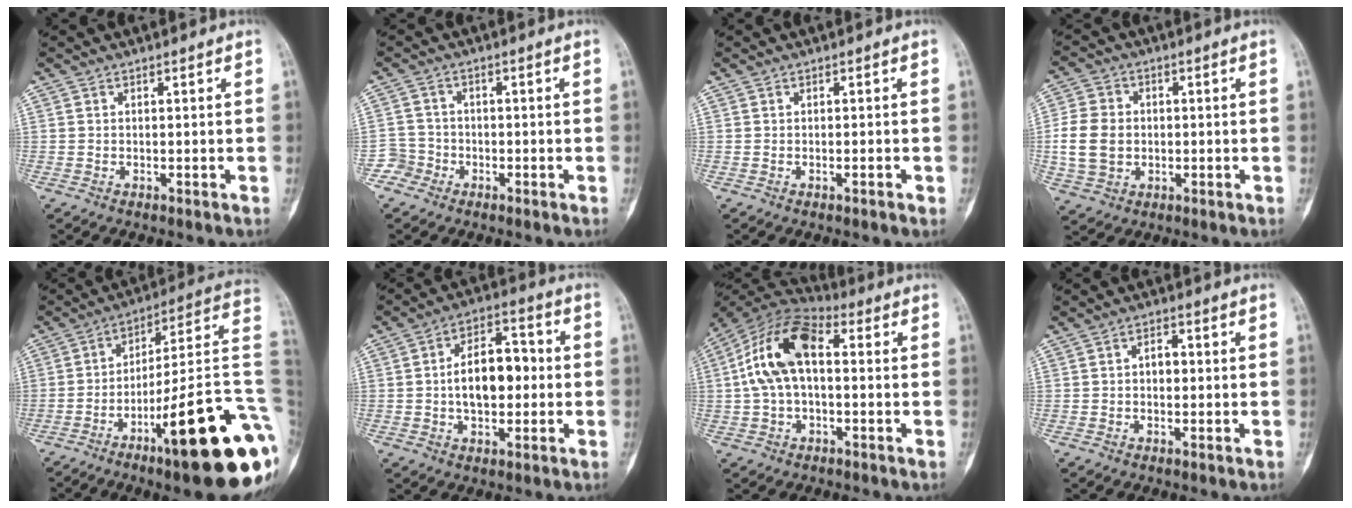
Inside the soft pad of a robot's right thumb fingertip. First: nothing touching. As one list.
[{"total": 3.4, "force": [-2.0, 2.7, -0.5], "torque": [0.028, 0.017, -0.046]}, {"total": 0.6, "force": [-0.3, 0.3, 0.5], "torque": [-0.009, 0.001, -0.003]}, {"total": 9.2, "force": [-0.6, 7.3, 5.5], "torque": [-0.100, 0.008, -0.011]}, {"total": 25.4, "force": [-9.1, 4.9, 23.2], "torque": [-0.251, 0.058, -0.133]}, {"total": 12.1, "force": [-0.4, 7.2, 9.7], "torque": [-0.128, 0.032, -0.011]}, {"total": 13.9, "force": [1.3, 7.7, 11.6], "torque": [-0.221, 0.043, 0.013]}, {"total": 3.0, "force": [0.0, 2.0, 2.2], "torque": [-0.023, 0.014, -0.005]}]